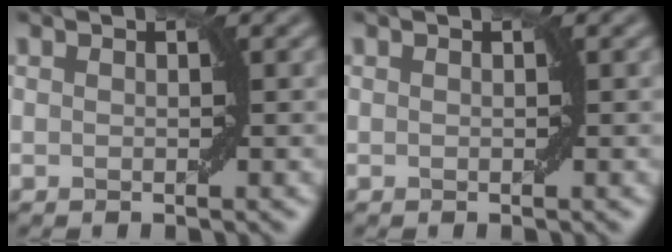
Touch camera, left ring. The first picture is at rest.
{"total": 0.0}